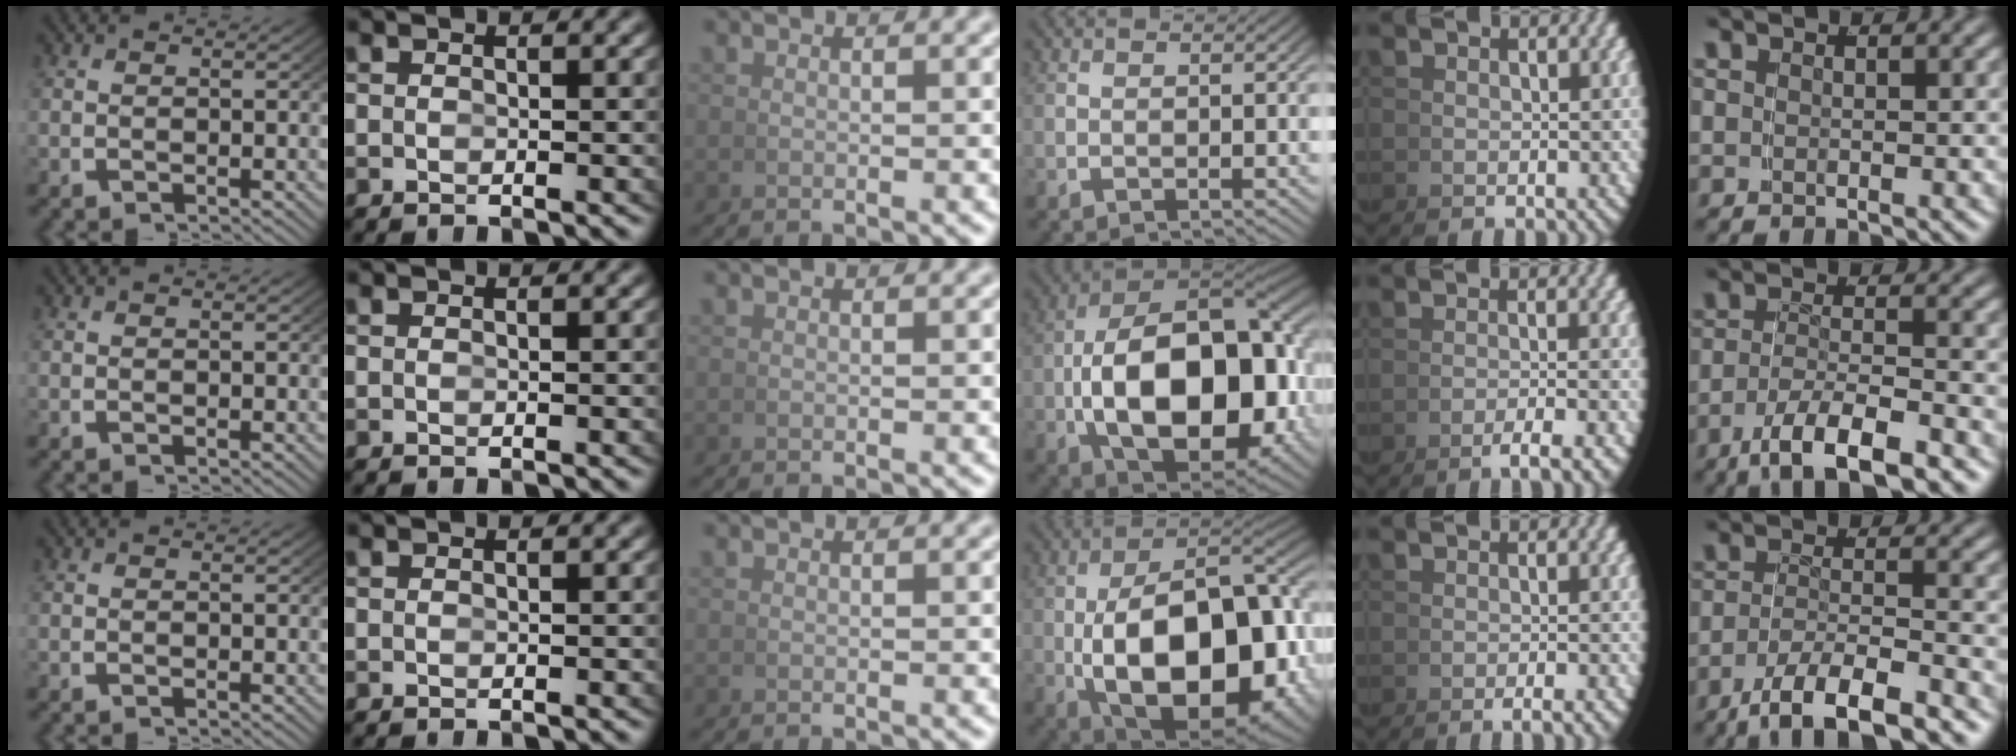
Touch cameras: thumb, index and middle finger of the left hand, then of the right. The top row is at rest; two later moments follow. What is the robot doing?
{"motion": "grasp_and_lifting", "object": "photo album"}